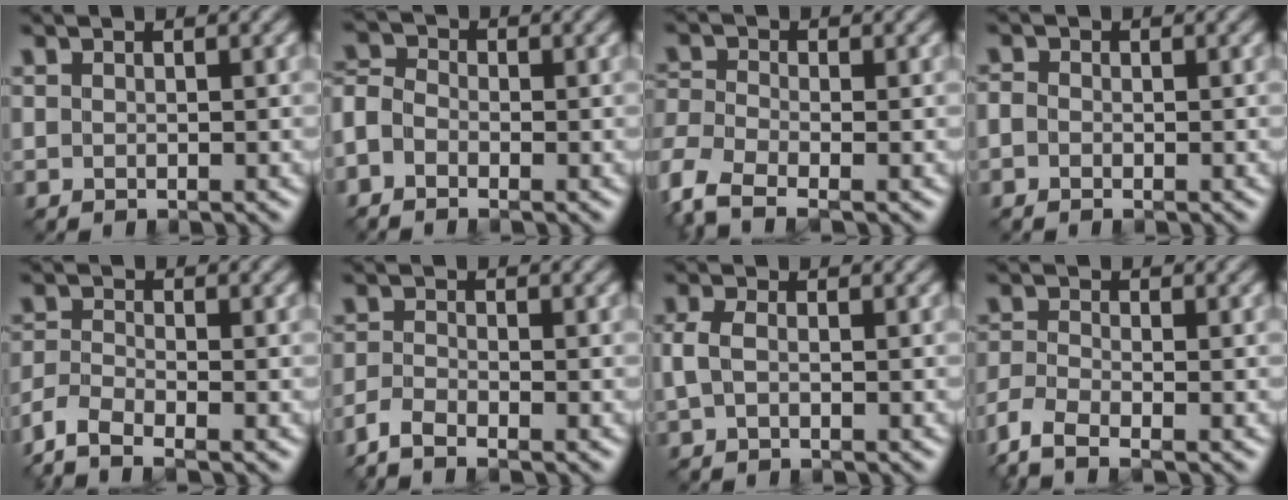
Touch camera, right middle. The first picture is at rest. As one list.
[{"total": 2.9, "force": [-1.4, 2.1, 1.5], "torque": [-0.038, 0.004, -0.040]}, {"total": 5.3, "force": [-3.4, 2.3, 3.3], "torque": [-0.091, -0.012, -0.079]}, {"total": 1.0, "force": [-0.5, 0.8, 0.4], "torque": [-0.007, -0.001, -0.013]}, {"total": 3.1, "force": [-2.7, 0.5, 1.6], "torque": [-0.041, -0.005, -0.068]}, {"total": 1.8, "force": [-1.6, 0.1, 0.8], "torque": [-0.024, -0.001, -0.043]}, {"total": 2.0, "force": [-0.1, 1.2, 1.6], "torque": [-0.046, 0.004, -0.004]}, {"total": 3.3, "force": [-2.6, 0.7, 1.9], "torque": [-0.052, -0.009, -0.068]}]